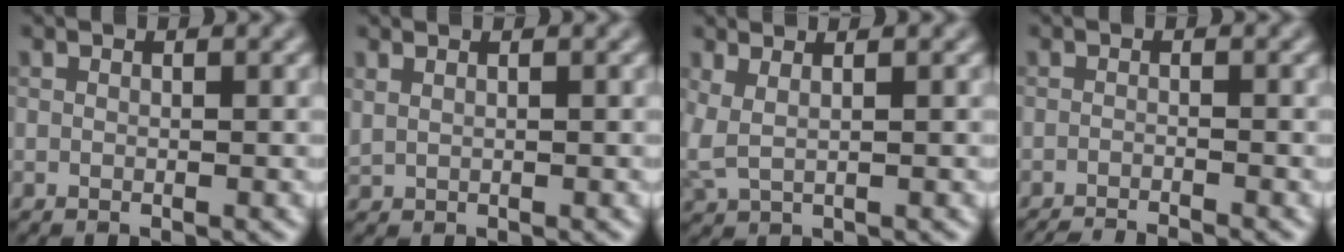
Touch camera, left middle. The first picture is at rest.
{"total": 1.0, "force": [0.9, 0.4, 0.4], "torque": [-0.011, -0.001, 0.015]}
{"total": 1.9, "force": [1.1, 0.7, 1.4], "torque": [-0.031, -0.002, 0.023]}
{"total": 3.7, "force": [-3.5, 0.4, 1.2], "torque": [-0.015, -0.010, -0.056]}